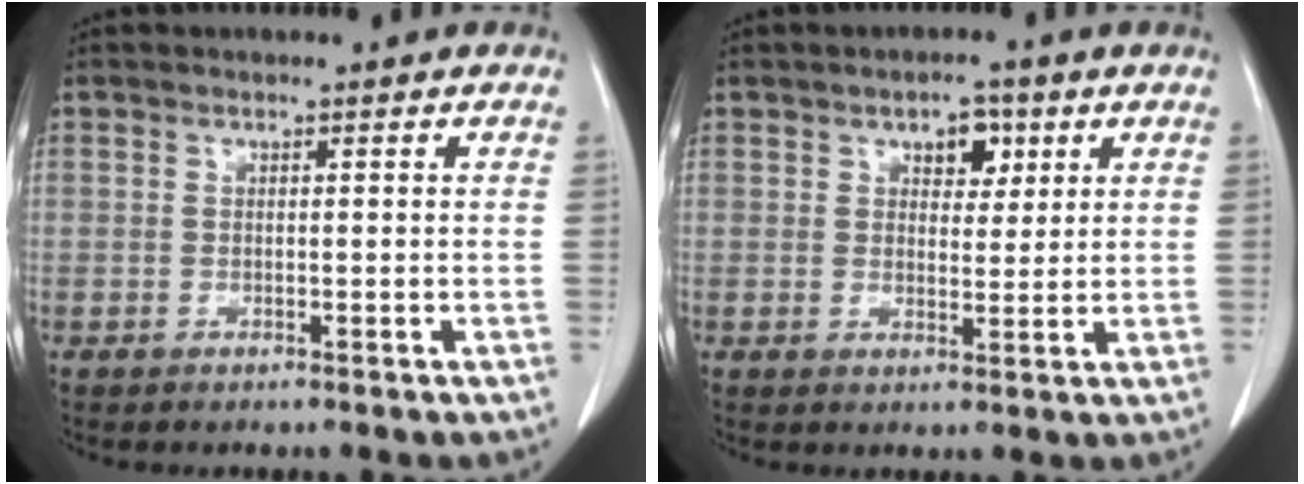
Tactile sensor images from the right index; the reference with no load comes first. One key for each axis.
{"total": 4.3, "fx": 2.1, "fy": 2.4, "fz": 2.9, "tx": -0.037, "ty": 0.006, "tz": 0.032}